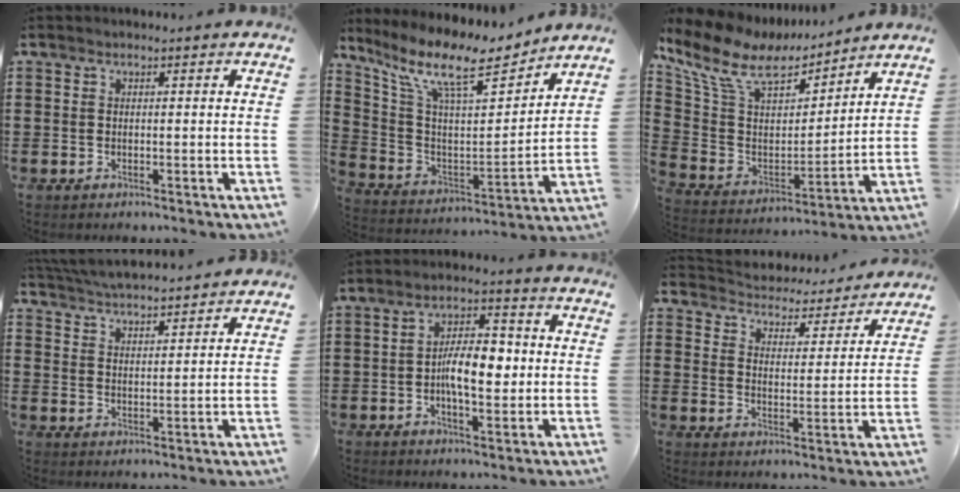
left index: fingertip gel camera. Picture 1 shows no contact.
{"total": 11.6, "force": [8.4, 2.9, 7.4], "torque": [-0.168, -0.046, 0.138]}
{"total": 11.0, "force": [7.9, 5.0, 5.8], "torque": [-0.149, -0.035, 0.138]}
{"total": 4.5, "force": [4.5, -0.2, 0.6], "torque": [-0.029, -0.026, 0.078]}
{"total": 7.5, "force": [-0.5, 3.4, 6.7], "torque": [-0.105, 0.005, -0.014]}
{"total": 3.8, "force": [3.7, 0.3, 0.0], "torque": [-0.024, -0.035, 0.058]}